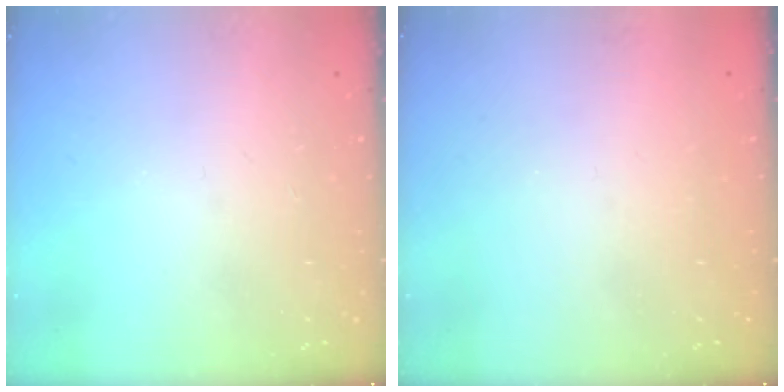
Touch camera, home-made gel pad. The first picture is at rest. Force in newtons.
{"total": 1.3, "press": 1.3, "slide": 0.2}